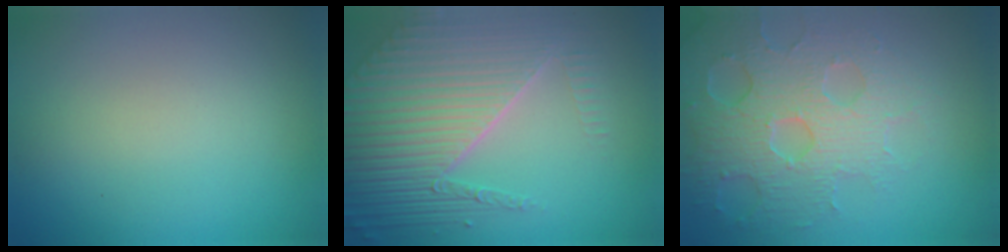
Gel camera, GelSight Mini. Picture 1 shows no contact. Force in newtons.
{"total": 8.9, "press": 5.8, "slide": 6.7}
{"total": 6.1, "press": 5.1, "slide": 3.4}